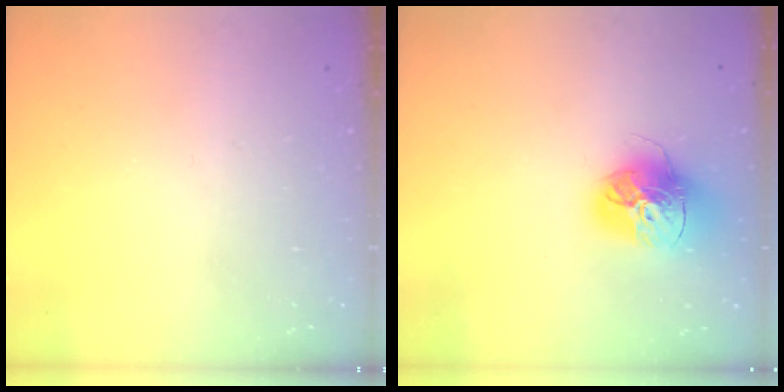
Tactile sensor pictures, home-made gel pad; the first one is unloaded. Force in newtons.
{"total": 16.0, "press": 16.0, "slide": 1.7}